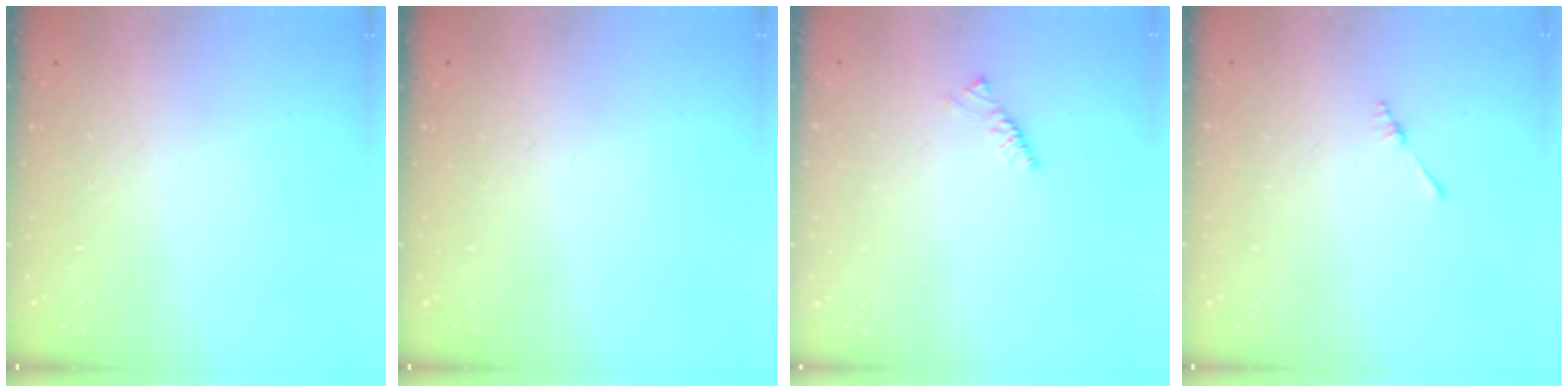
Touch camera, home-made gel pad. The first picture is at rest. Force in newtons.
{"total": 0.0}
{"total": 2.4, "press": 2.3, "slide": 0.6}
{"total": 2.0, "press": 2.0, "slide": 0.3}